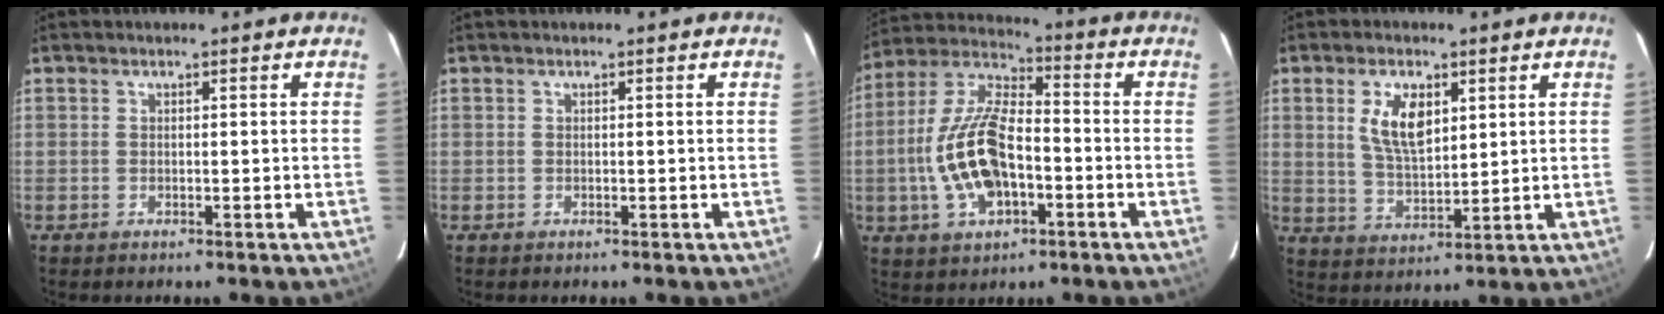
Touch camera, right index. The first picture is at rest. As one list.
[{"total": 0.0}, {"total": 15.6, "force": [-3.7, 7.5, 13.2], "torque": [-0.280, 0.006, -0.067]}, {"total": 8.3, "force": [3.0, 4.0, 6.6], "torque": [-0.125, 0.004, 0.063]}]